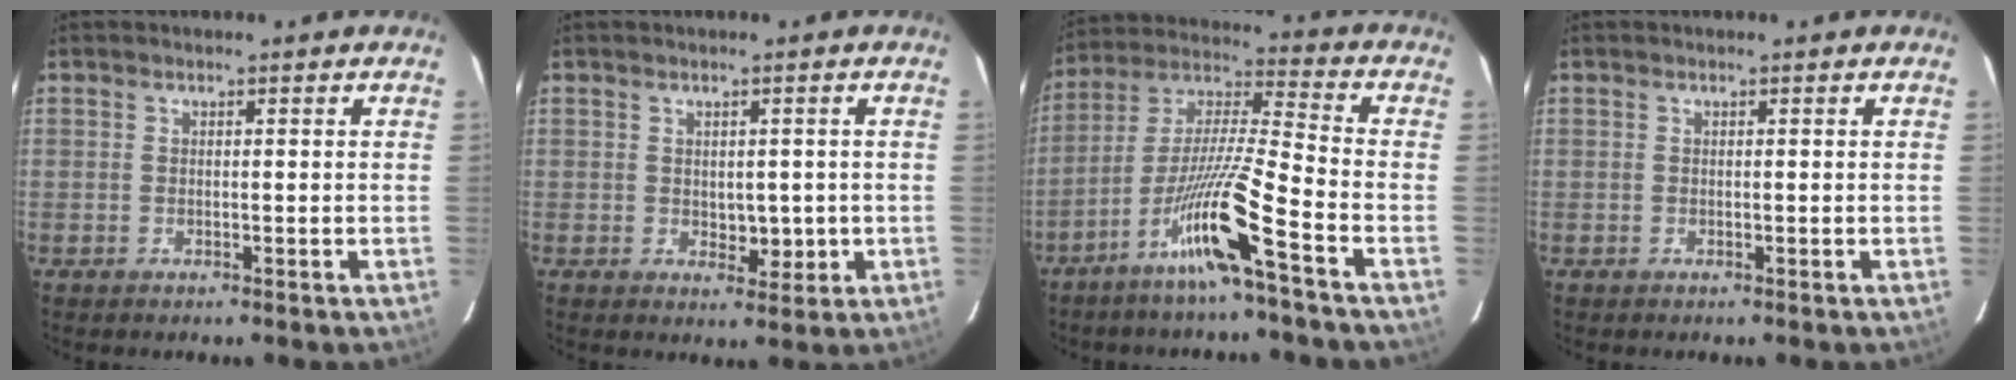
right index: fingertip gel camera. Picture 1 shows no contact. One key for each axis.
{"total": 3.4, "fx": -0.2, "fy": 2.1, "fz": 2.7, "tx": -0.030, "ty": -0.001, "tz": 0.005}
{"total": 12.9, "fx": -7.2, "fy": -0.9, "fz": 10.7, "tx": -0.209, "ty": -0.012, "tz": -0.139}
{"total": 0.0}